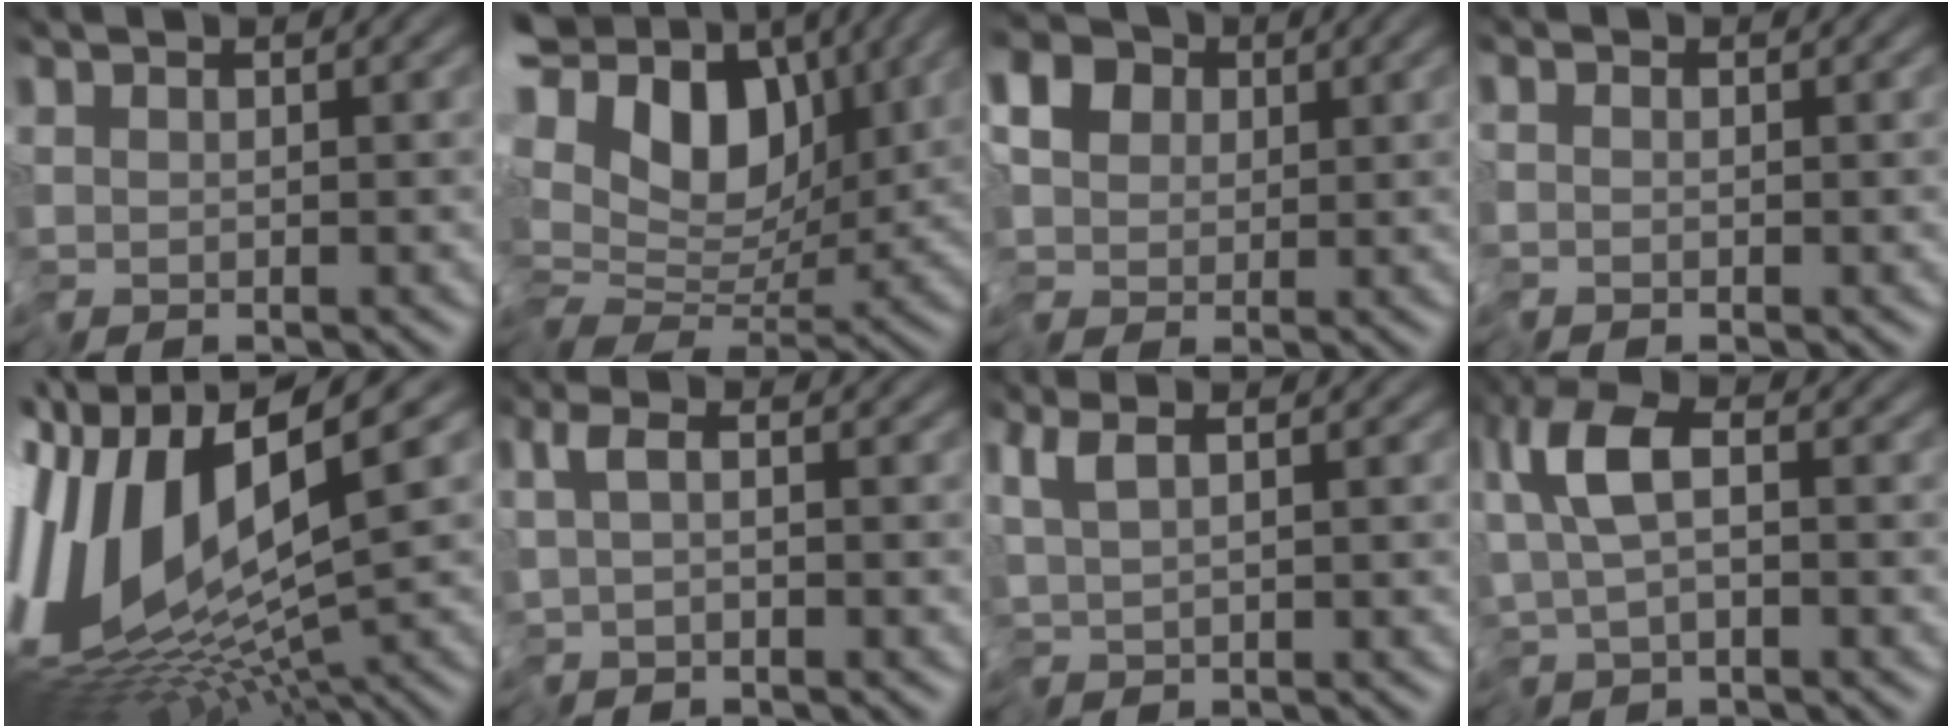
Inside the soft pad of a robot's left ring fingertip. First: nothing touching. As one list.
[{"total": 11.0, "force": [3.0, 6.9, 8.0], "torque": [-0.147, 0.001, 0.061]}, {"total": 9.2, "force": [2.2, 7.2, 5.2], "torque": [-0.096, 0.018, 0.006]}, {"total": 0.6, "force": [0.0, -0.1, -0.6], "torque": [0.007, -0.004, 0.000]}, {"total": 12.2, "force": [1.0, 3.9, 11.5], "torque": [-0.240, -0.007, 0.035]}, {"total": 1.0, "force": [-0.7, -0.2, 0.7], "torque": [-0.015, -0.010, -0.013]}, {"total": 1.0, "force": [0.1, -0.4, 0.9], "torque": [-0.022, -0.009, 0.006]}, {"total": 4.7, "force": [-1.1, 2.0, 4.2], "torque": [-0.083, 0.005, -0.033]}]